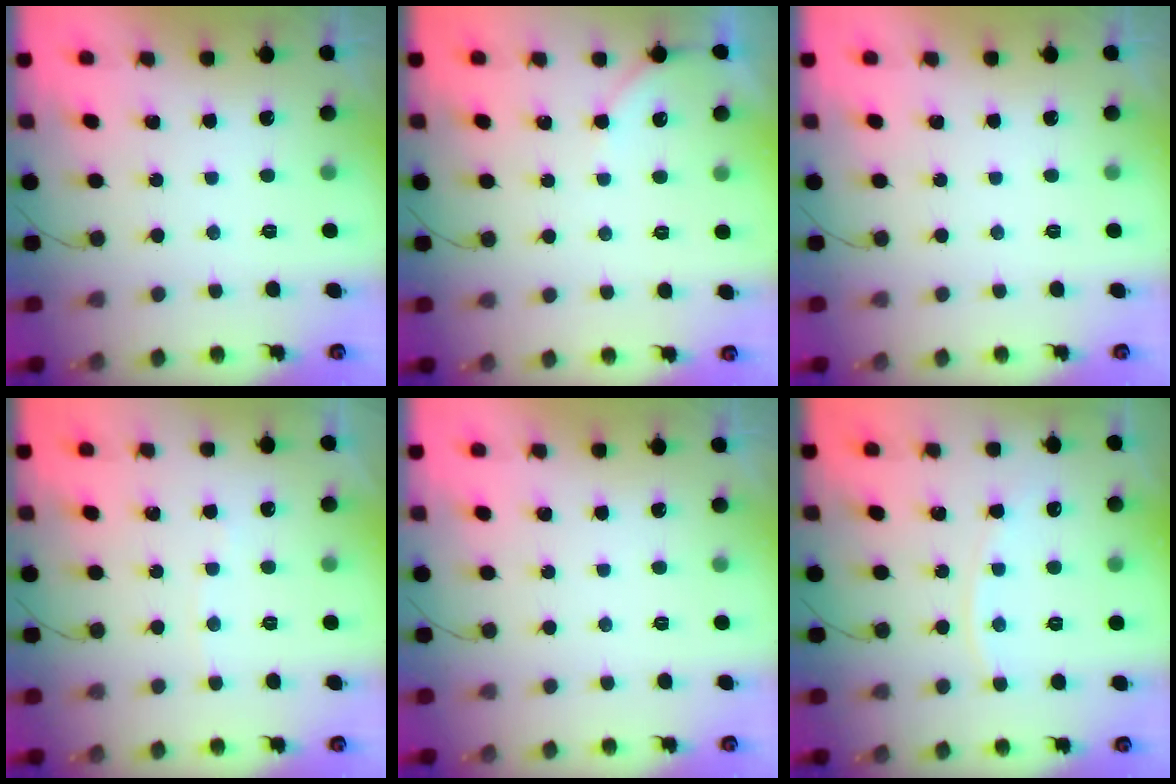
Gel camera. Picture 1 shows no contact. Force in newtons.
{"total": 2.9, "press": 2.9, "slide": 0.4}
{"total": 0.0}
{"total": 2.0, "press": 2.0, "slide": 0.3}
{"total": 0.0}
{"total": 5.8, "press": 5.8, "slide": 0.3}